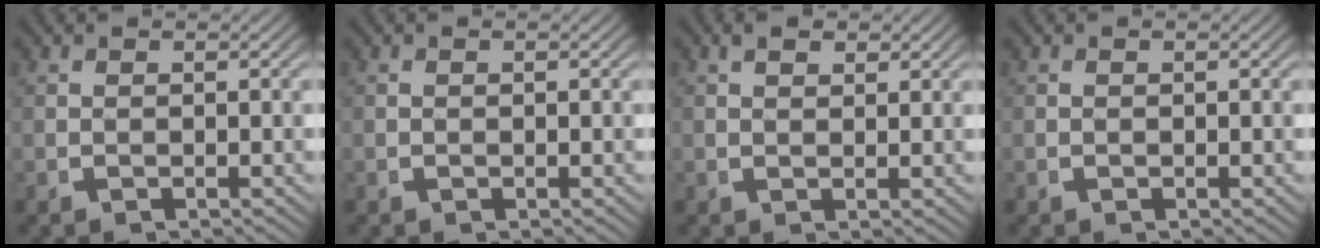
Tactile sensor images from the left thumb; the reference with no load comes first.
{"total": 0.0}
{"total": 1.7, "force": [1.3, 0.7, 0.8], "torque": [-0.009, -0.003, 0.024]}
{"total": 0.0}